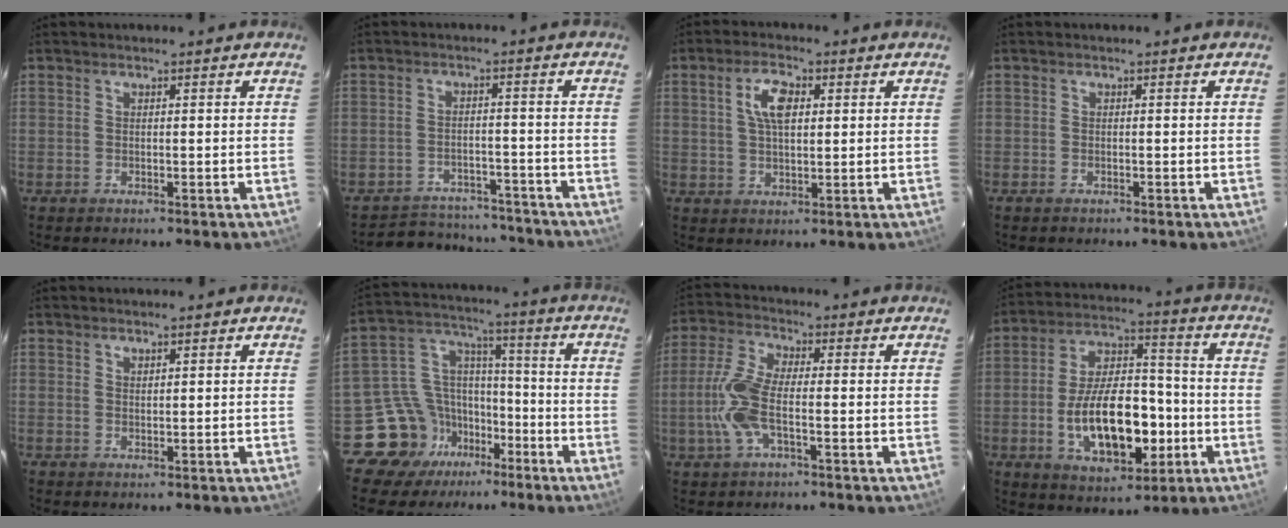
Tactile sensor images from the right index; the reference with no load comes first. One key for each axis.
{"total": 14.3, "fx": -13.0, "fy": 4.9, "fz": 3.4, "tx": -0.081, "ty": 0.024, "tz": -0.166}
{"total": 6.0, "fx": 1.8, "fy": 2.8, "fz": 5.0, "tx": -0.092, "ty": 0.012, "tz": 0.034}
{"total": 0.5, "fx": -0.4, "fy": 0.2, "fz": 0.2, "tx": -0.003, "ty": 0.000, "tz": -0.009}
{"total": 0.7, "fx": 0.6, "fy": 0.2, "fz": 0.1, "tx": -0.001, "ty": 0.001, "tz": 0.013}
{"total": 12.8, "fx": -8.4, "fy": 9.4, "fz": 2.1, "tx": -0.062, "ty": 0.059, "tz": -0.138}
{"total": 9.2, "fx": -2.1, "fy": 3.1, "fz": 8.4, "tx": -0.192, "ty": 0.003, "tz": -0.045}
{"total": 18.0, "fx": -4.6, "fy": 9.1, "fz": 14.8, "tx": -0.280, "ty": 0.012, "tz": -0.061}